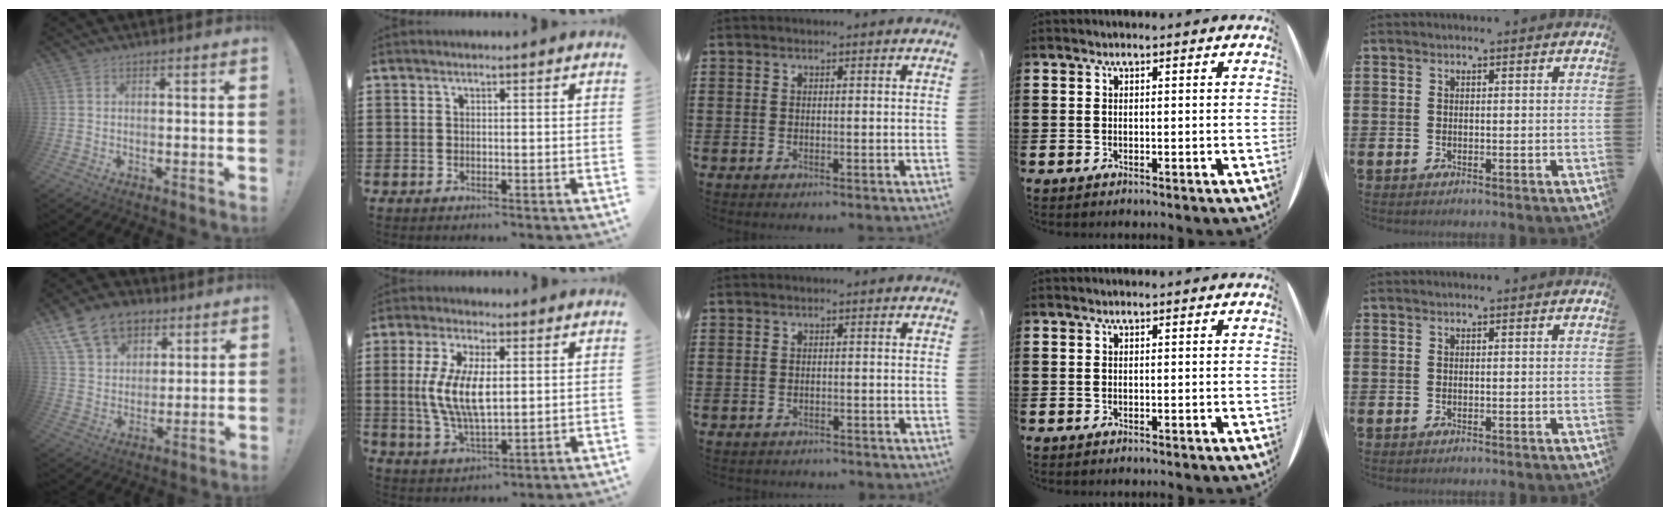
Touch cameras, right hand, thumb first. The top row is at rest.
{"thumb": {"total": 15.4, "force": [8.5, 11.0, 6.6], "torque": [-0.107, -0.043, 0.165]}, "index": {"total": 9.0, "force": [0.7, 3.7, 8.2], "torque": [-0.174, 0.003, 0.009]}, "middle": {"total": 0.8, "force": [-0.8, 0.1, 0.0], "torque": [-0.002, 0.001, -0.018]}}